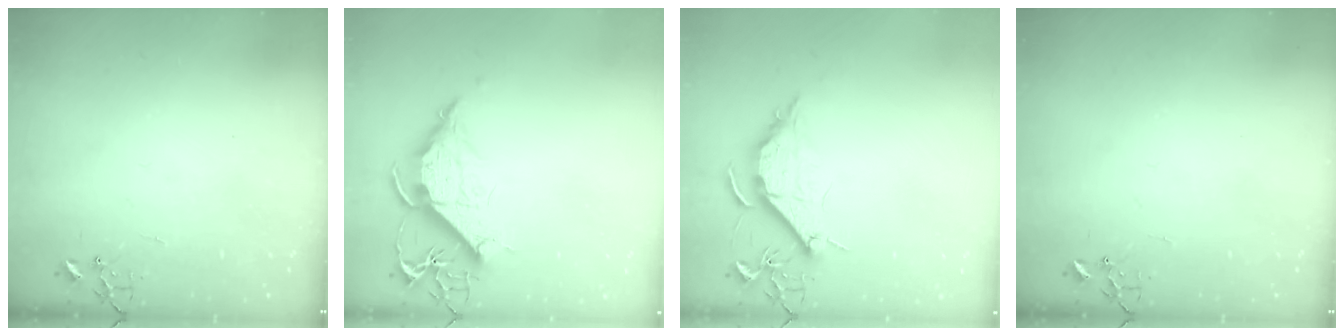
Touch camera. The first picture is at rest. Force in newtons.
{"total": 12.9, "press": 12.8, "slide": 1.5}
{"total": 9.3, "press": 9.2, "slide": 1.0}
{"total": 0.0}